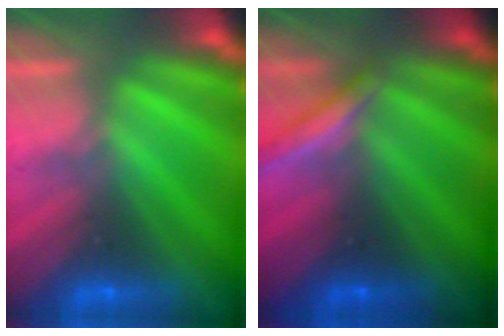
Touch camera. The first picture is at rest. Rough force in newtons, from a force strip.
{"total": 1.9}